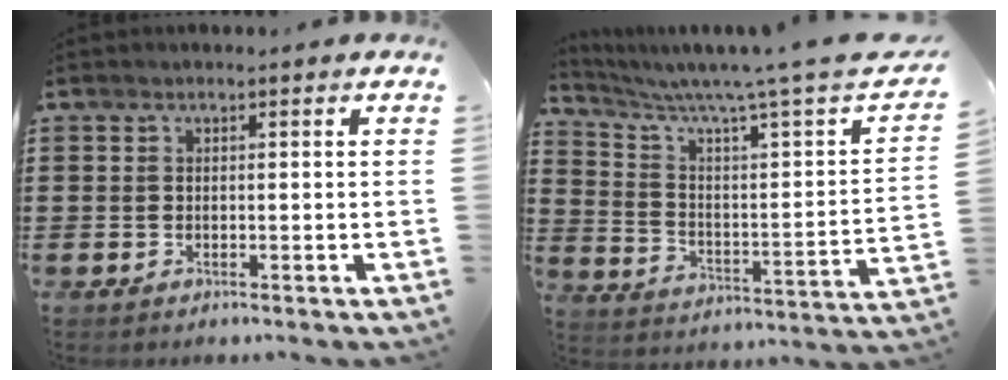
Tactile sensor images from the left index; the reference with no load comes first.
{"total": 6.3, "force": [4.7, -0.1, 4.1], "torque": [-0.098, -0.041, 0.069]}